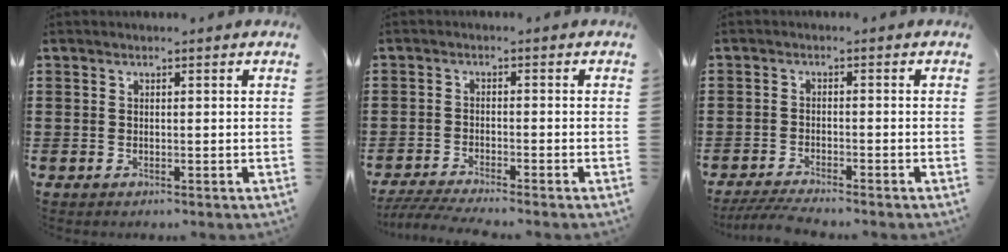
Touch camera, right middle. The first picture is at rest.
{"total": 3.2, "force": [-2.9, -0.2, 1.3], "torque": [-0.037, -0.012, -0.061]}
{"total": 3.3, "force": [-3.1, -0.1, 1.2], "torque": [-0.036, -0.011, -0.064]}